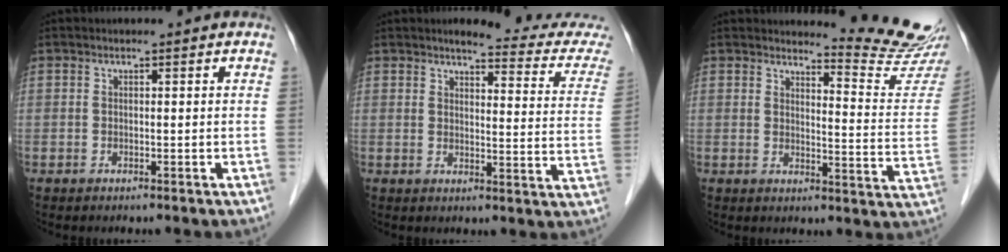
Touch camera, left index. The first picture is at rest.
{"total": 13.3, "force": [12.7, 0.6, 3.7], "torque": [-0.028, -0.062, 0.123]}
{"total": 11.0, "force": [10.9, -1.7, 0.9], "torque": [-0.013, -0.108, 0.124]}